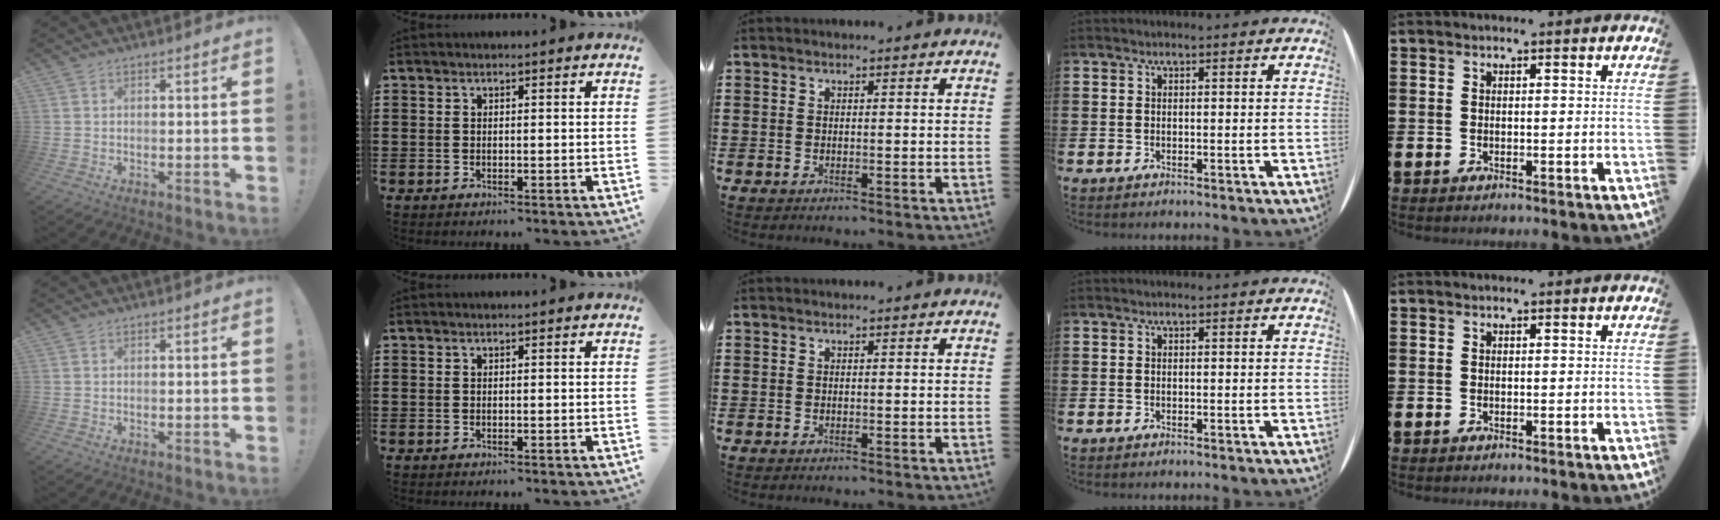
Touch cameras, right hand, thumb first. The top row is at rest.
{}